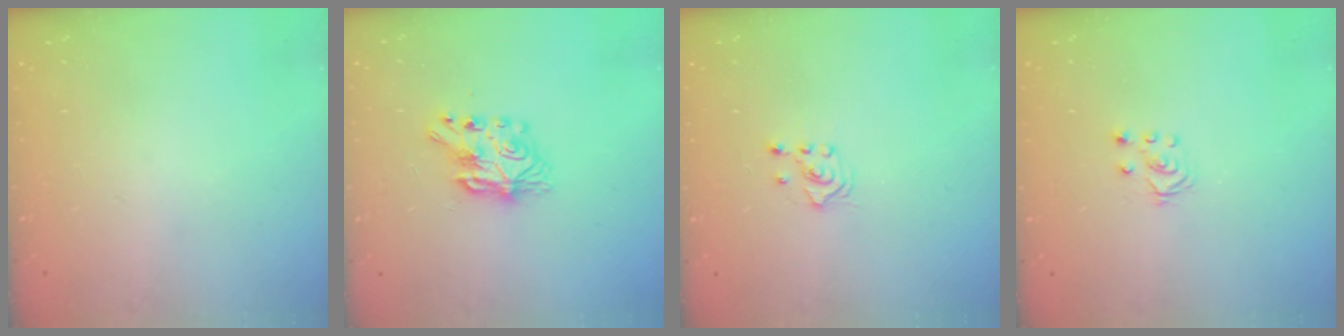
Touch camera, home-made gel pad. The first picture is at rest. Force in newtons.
{"total": 7.9, "press": 7.8, "slide": 0.6}
{"total": 1.8, "press": 1.8, "slide": 0.2}
{"total": 3.1, "press": 3.1, "slide": 0.2}